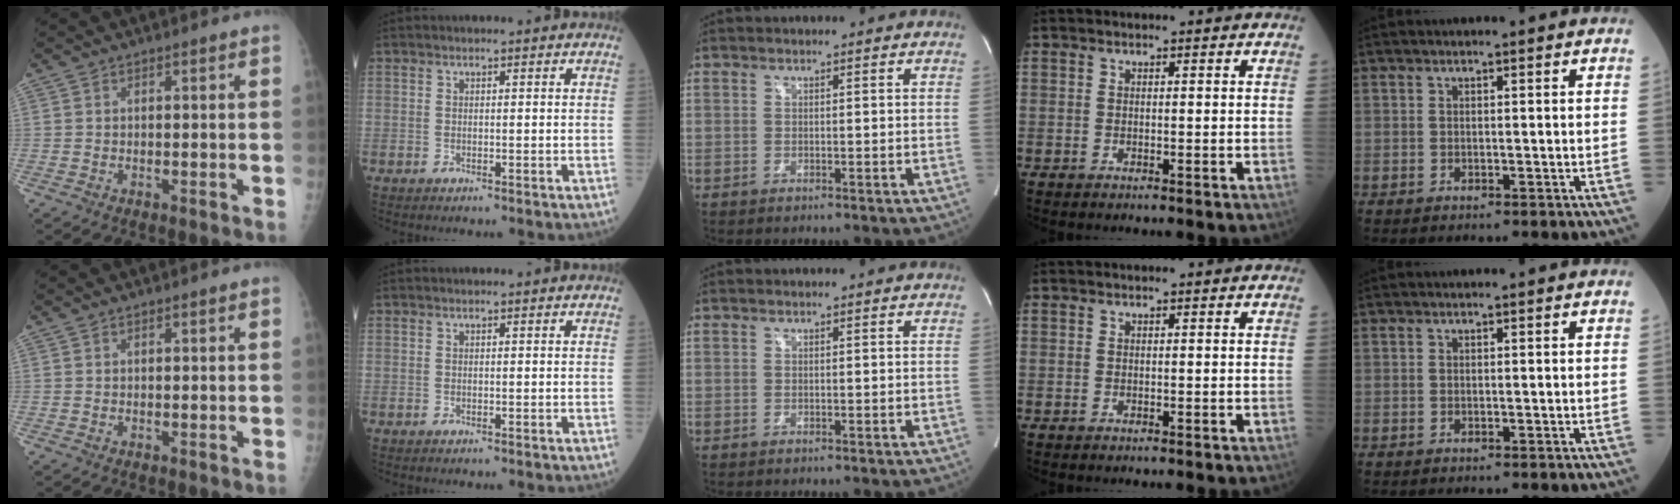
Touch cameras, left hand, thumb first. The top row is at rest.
{}